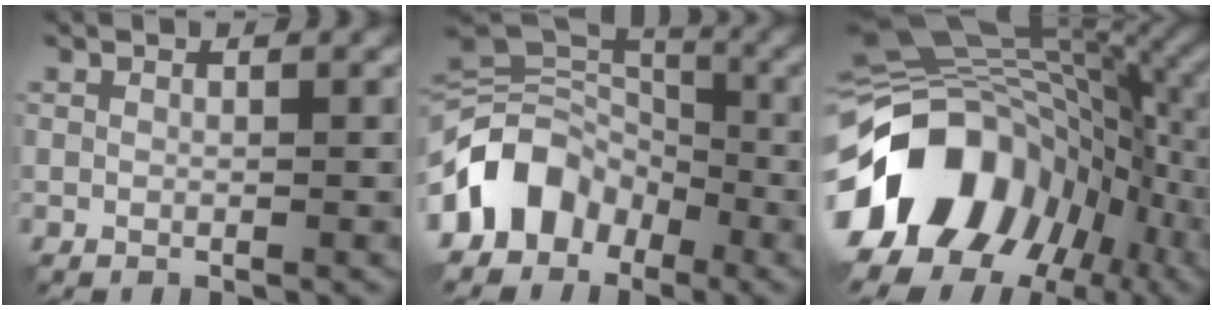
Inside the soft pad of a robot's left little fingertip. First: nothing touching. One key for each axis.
{"total": 8.0, "fx": -4.2, "fy": 5.8, "fz": 3.5, "tx": -0.051, "ty": 0.008, "tz": -0.099}
{"total": 17.0, "fx": -5.3, "fy": 11.9, "fz": 10.8, "tx": -0.189, "ty": -0.002, "tz": -0.102}